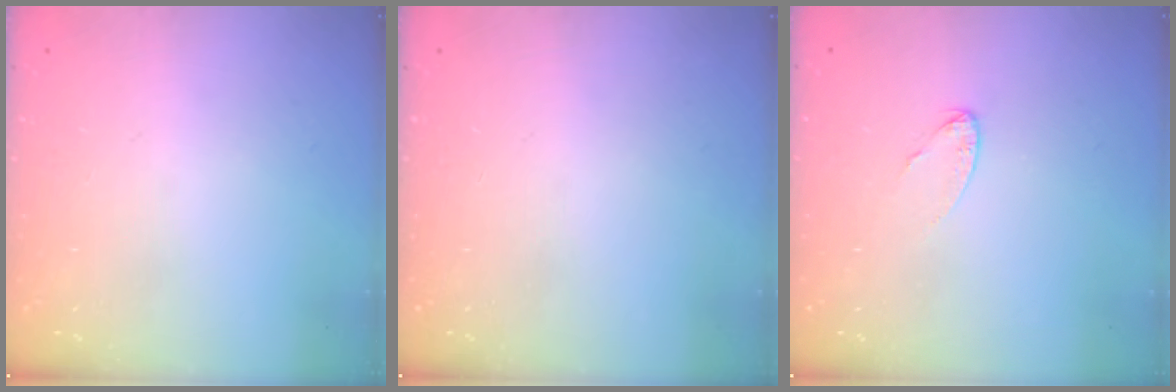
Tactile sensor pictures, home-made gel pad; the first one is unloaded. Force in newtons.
{"total": 0.0}
{"total": 3.3, "press": 3.3, "slide": 0.2}